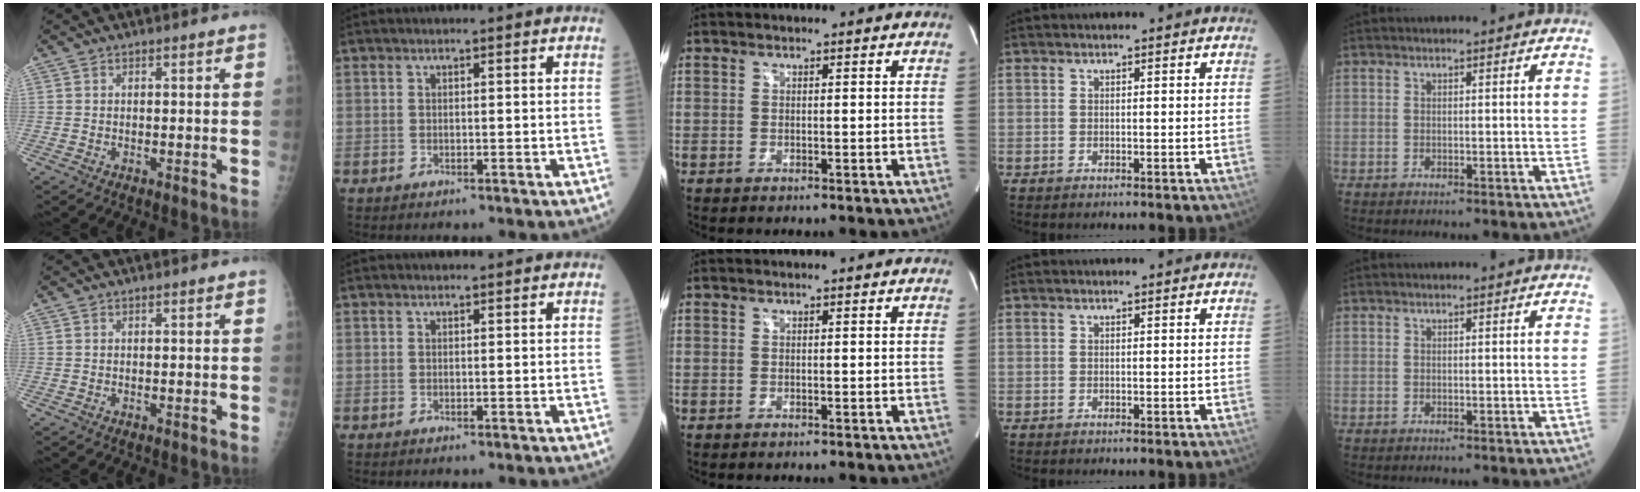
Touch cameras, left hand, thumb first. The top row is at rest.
{}